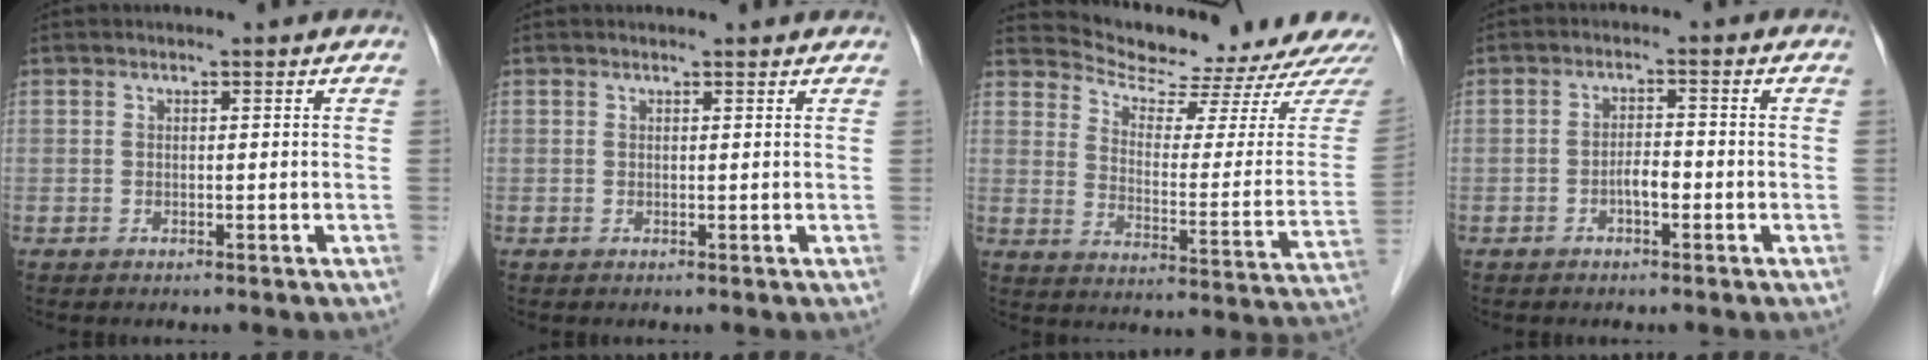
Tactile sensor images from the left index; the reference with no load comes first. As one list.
[{"total": 1.8, "force": [1.7, 0.2, 0.1], "torque": [-0.012, 0.006, 0.015]}, {"total": 18.4, "force": [17.8, 1.1, 4.3], "torque": [-0.063, -0.077, 0.228]}, {"total": 2.3, "force": [-1.2, 0.8, 1.8], "torque": [-0.029, 0.005, -0.021]}]